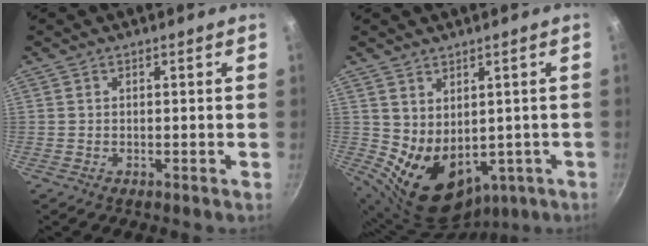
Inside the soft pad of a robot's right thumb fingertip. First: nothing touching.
{"total": 12.1, "force": [0.0, 8.9, 8.1], "torque": [-0.110, -0.019, 0.036]}